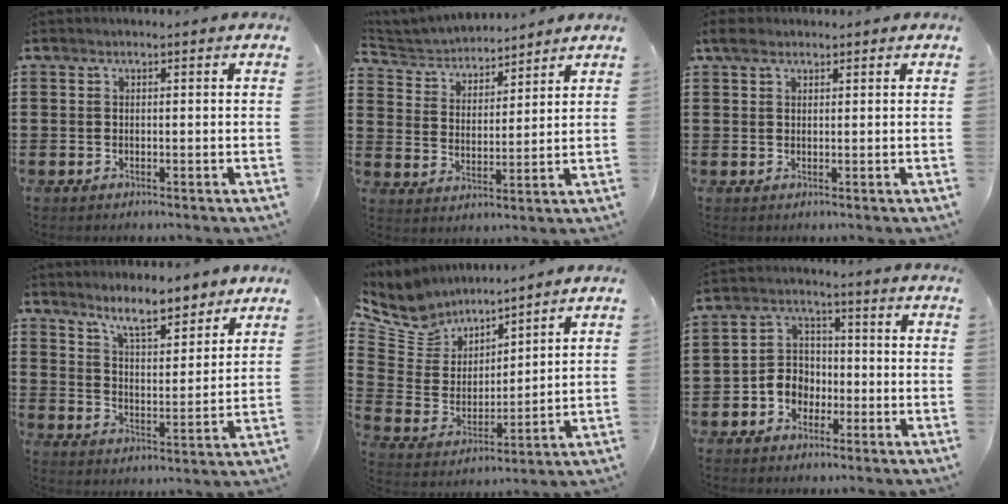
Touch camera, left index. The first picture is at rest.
{"total": 4.3, "force": [4.3, 0.8, 0.0], "torque": [-0.023, -0.022, 0.073]}
{"total": 2.2, "force": [1.4, 1.2, 1.3], "torque": [-0.030, 0.007, 0.025]}
{"total": 7.8, "force": [6.9, 1.3, 3.5], "torque": [-0.073, -0.031, 0.122]}
{"total": 7.5, "force": [6.7, 3.3, 0.2], "torque": [-0.057, -0.055, 0.122]}
{"total": 5.0, "force": [-2.4, 4.1, 1.5], "torque": [-0.047, 0.010, -0.052]}